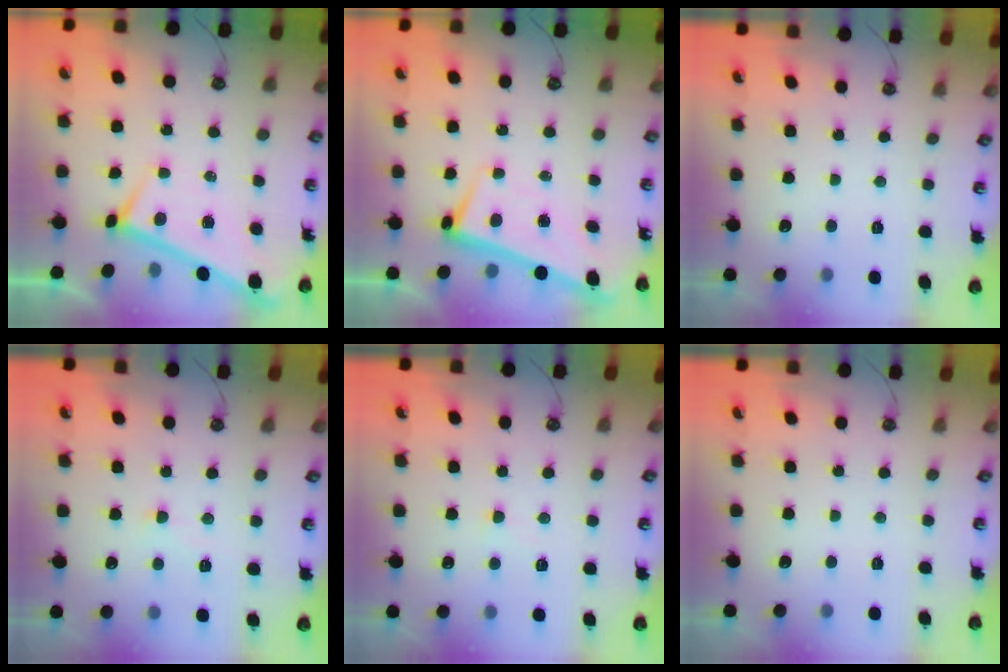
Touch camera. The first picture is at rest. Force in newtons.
{"total": 2.6, "press": 2.4, "slide": 0.8}
{"total": 0.0}
{"total": 2.1, "press": 2.1, "slide": 0.2}
{"total": 2.5, "press": 2.5, "slide": 0.4}
{"total": 0.0}